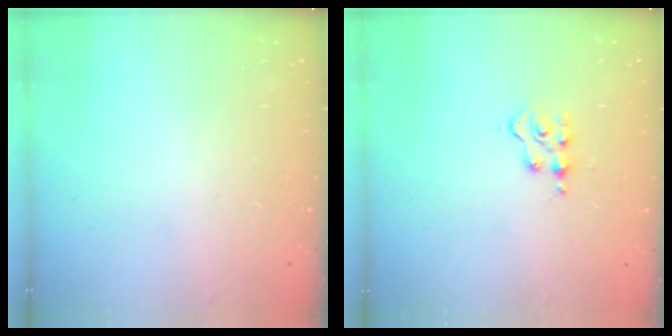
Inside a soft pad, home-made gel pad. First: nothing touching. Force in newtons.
{"total": 3.3, "press": 3.3, "slide": 0.4}